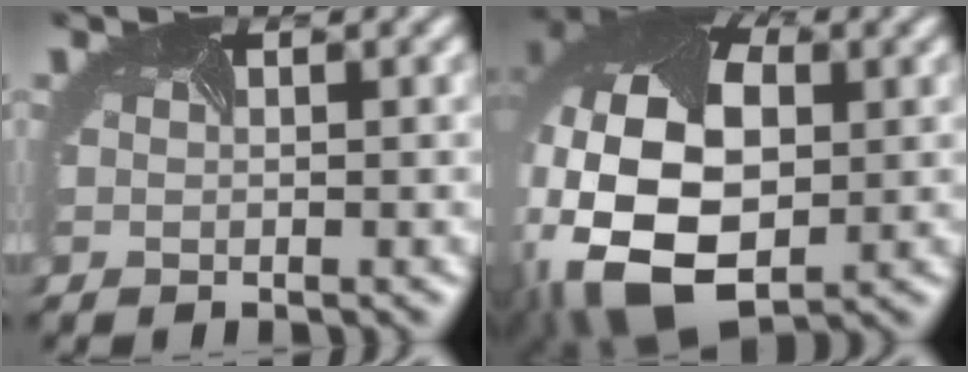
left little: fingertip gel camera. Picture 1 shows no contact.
{"total": 18.4, "force": [-1.3, 12.6, 13.3], "torque": [-0.254, -0.025, -0.025]}